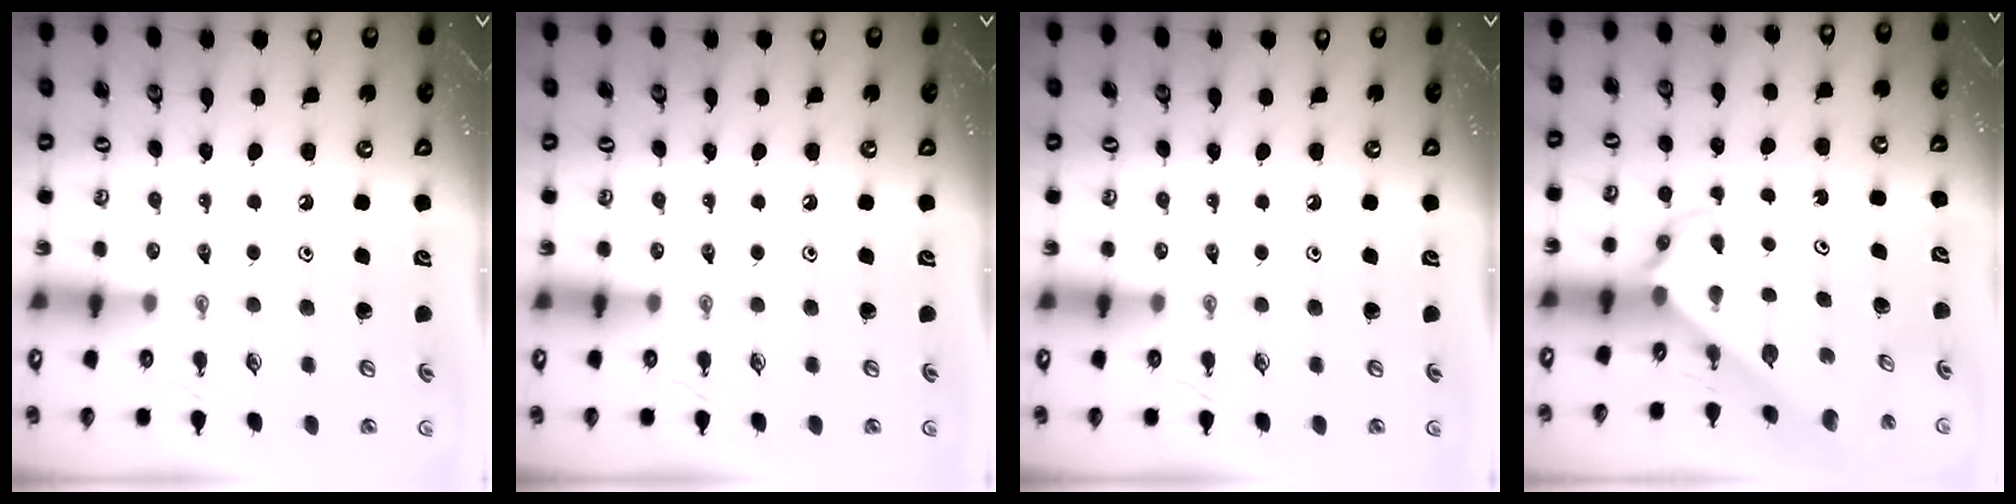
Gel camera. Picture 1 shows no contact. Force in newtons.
{"total": 0.0}
{"total": 0.0}
{"total": 2.9, "press": 2.9, "slide": 0.3}